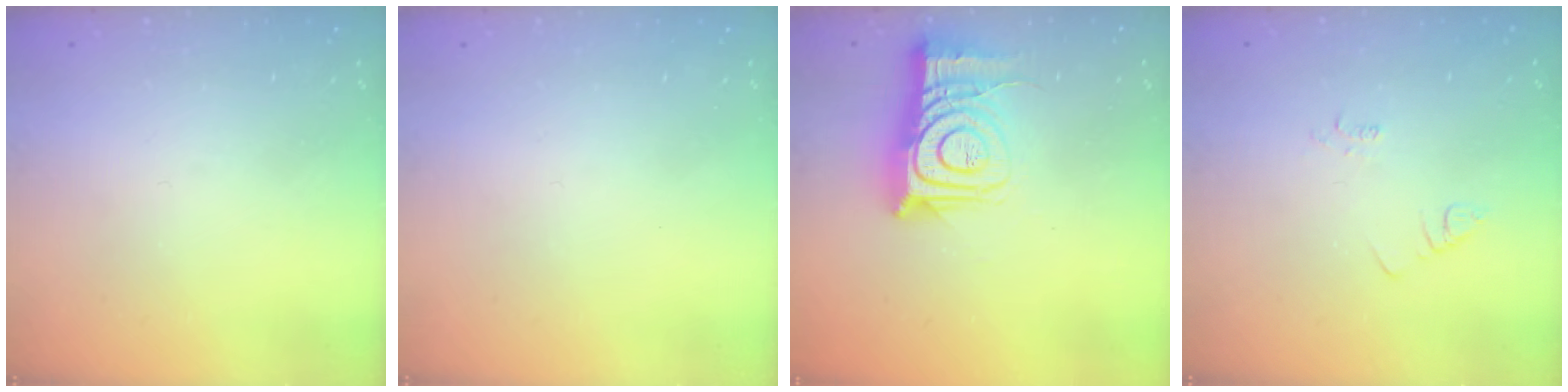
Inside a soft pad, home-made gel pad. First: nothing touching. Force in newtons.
{"total": 1.6, "press": 1.6, "slide": 0.1}
{"total": 13.6, "press": 13.6, "slide": 1.0}
{"total": 2.1, "press": 2.1, "slide": 0.4}